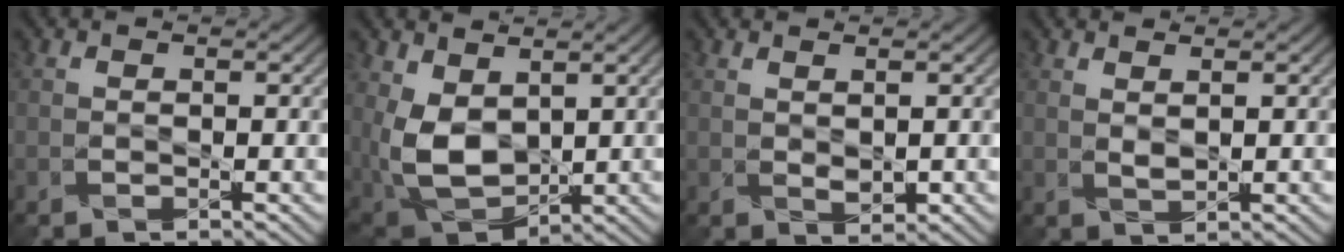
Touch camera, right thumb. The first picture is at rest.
{"total": 8.4, "force": [1.8, 5.4, 6.1], "torque": [-0.159, -0.010, 0.039]}
{"total": 1.4, "force": [0.4, 0.6, 1.2], "torque": [-0.027, -0.004, 0.013]}
{"total": 1.4, "force": [1.1, 0.0, 0.8], "torque": [-0.025, 0.001, 0.024]}